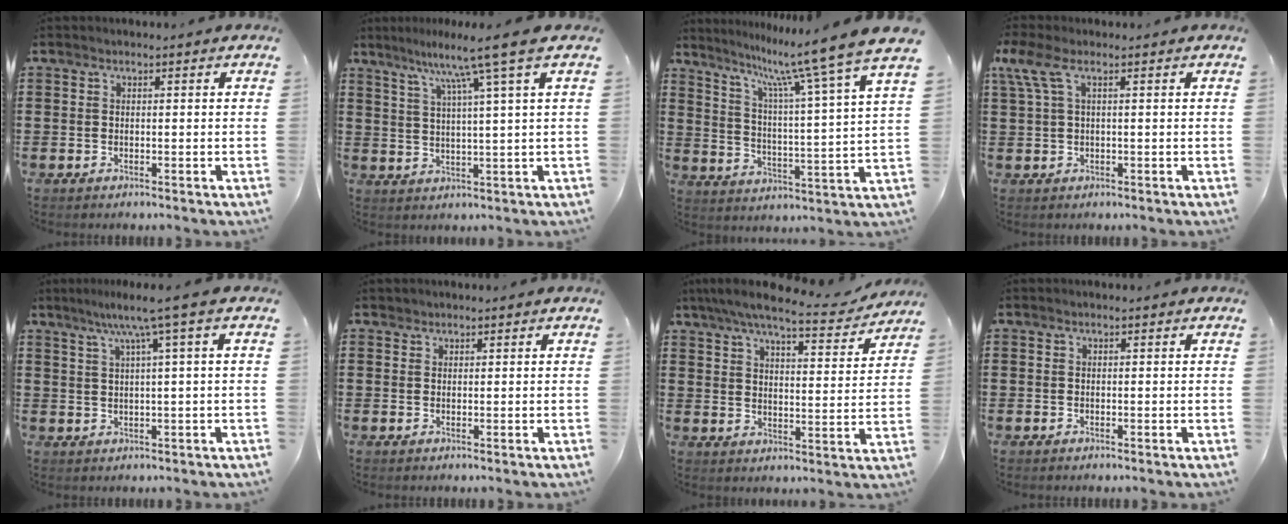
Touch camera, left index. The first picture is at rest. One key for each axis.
{"total": 7.8, "fx": 4.9, "fy": -1.5, "fz": 5.9, "tx": -0.132, "ty": -0.016, "tz": 0.076}
{"total": 10.0, "fx": 8.4, "fy": -1.4, "fz": 5.3, "tx": -0.120, "ty": -0.062, "tz": 0.126}
{"total": 3.7, "fx": 0.8, "fy": 1.2, "fz": 3.5, "tx": -0.092, "ty": -0.004, "tz": 0.006}
{"total": 5.4, "fx": 2.4, "fy": -0.4, "fz": 4.8, "tx": -0.100, "ty": 0.001, "tz": 0.035}
{"total": 0.8, "fx": 0.6, "fy": 0.4, "fz": 0.1, "tx": -0.004, "ty": 0.002, "tz": 0.013}
{"total": 7.6, "fx": 6.6, "fy": 0.5, "fz": 3.8, "tx": -0.098, "ty": -0.033, "tz": 0.114}
{"total": 0.0}